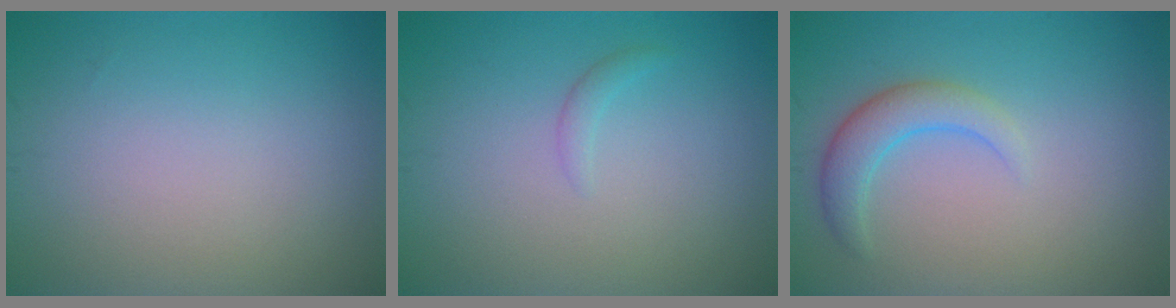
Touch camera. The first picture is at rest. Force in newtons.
{"total": 0.8, "press": 0.8, "slide": 0.0}
{"total": 2.9, "press": 2.9, "slide": 0.1}